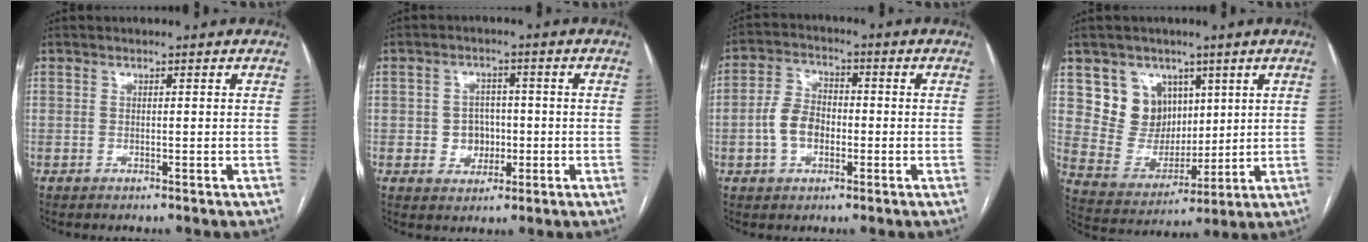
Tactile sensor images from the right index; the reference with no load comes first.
{"total": 4.7, "force": [-0.6, 4.2, 2.1], "torque": [-0.029, 0.012, -0.003]}
{"total": 7.0, "force": [-1.5, 4.7, 5.0], "torque": [-0.112, 0.018, -0.029]}
{"total": 10.3, "force": [4.9, 8.4, 3.4], "torque": [-0.077, 0.022, 0.109]}